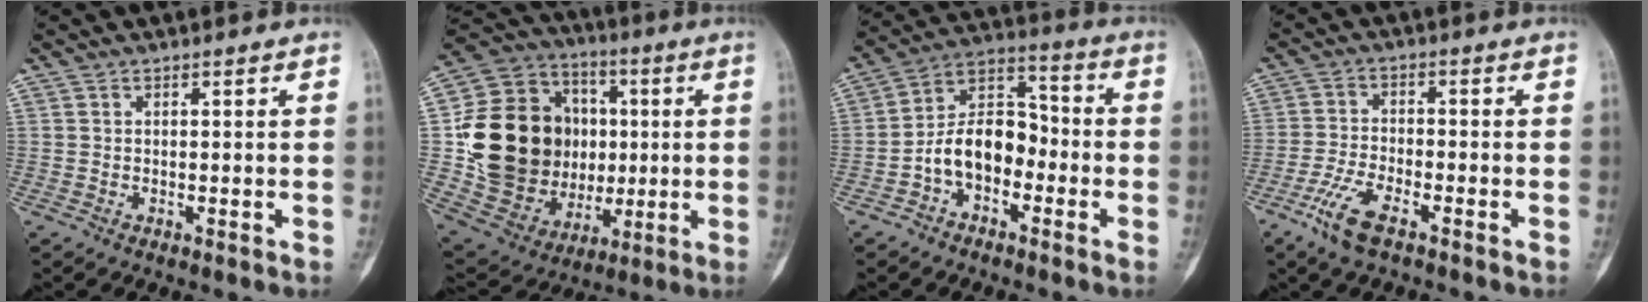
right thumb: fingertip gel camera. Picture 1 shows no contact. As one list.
[{"total": 26.6, "force": [0.9, 21.1, 16.1], "torque": [-0.268, 0.028, 0.040]}, {"total": 11.3, "force": [-3.6, 7.6, 7.5], "torque": [-0.109, 0.054, -0.075]}, {"total": 7.1, "force": [-4.4, 2.5, 5.0], "torque": [-0.115, 0.011, -0.086]}]